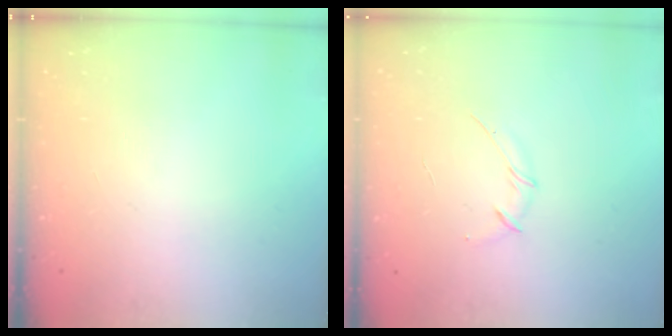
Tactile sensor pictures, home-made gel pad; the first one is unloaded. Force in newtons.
{"total": 3.0, "press": 2.9, "slide": 0.8}